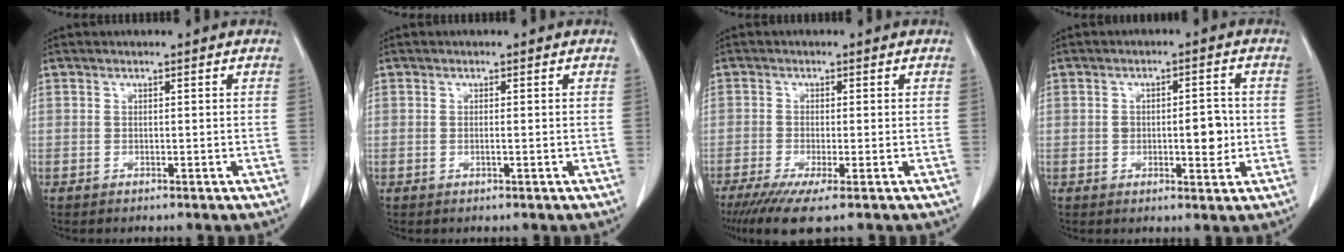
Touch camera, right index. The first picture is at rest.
{"total": 0.6, "force": [-0.2, -0.1, 0.5], "torque": [-0.010, 0.000, -0.003]}
{"total": 5.9, "force": [-3.8, 0.3, 4.5], "torque": [-0.075, -0.016, -0.067]}
{"total": 5.2, "force": [-0.5, 2.1, 4.7], "torque": [-0.069, 0.001, -0.003]}